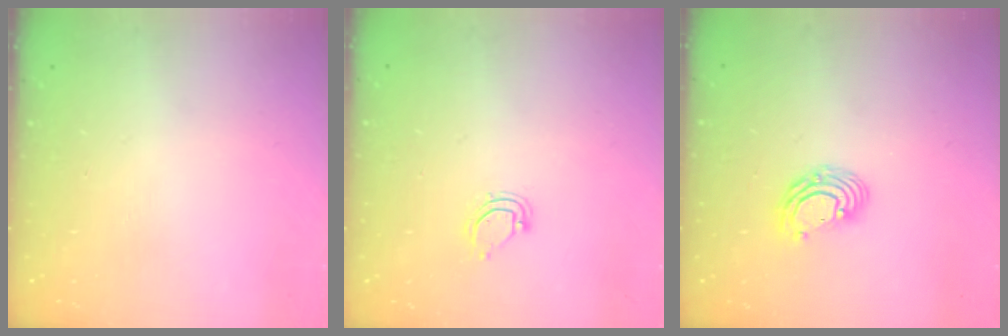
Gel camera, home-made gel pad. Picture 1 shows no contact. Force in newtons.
{"total": 4.3, "press": 4.3, "slide": 0.3}
{"total": 6.9, "press": 6.9, "slide": 0.8}